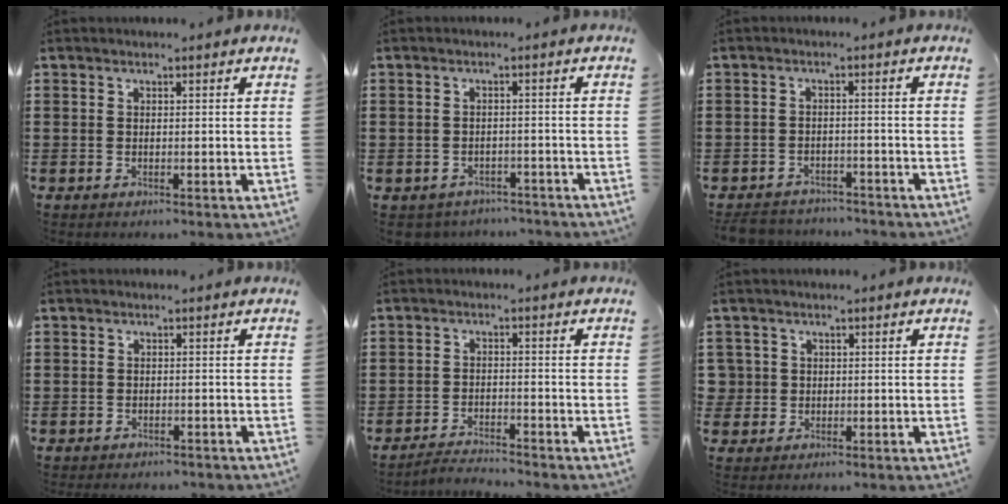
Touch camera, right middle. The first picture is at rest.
{"total": 2.1, "force": [-2.0, 0.4, -0.2], "torque": [-0.007, -0.002, -0.047]}
{"total": 3.2, "force": [-3.2, 0.6, 0.1], "torque": [-0.008, -0.001, -0.067]}
{"total": 1.1, "force": [-1.0, 0.3, -0.1], "torque": [-0.001, 0.002, -0.024]}
{"total": 2.9, "force": [-2.9, 0.0, -0.1], "torque": [-0.007, -0.001, -0.062]}
{"total": 2.5, "force": [0.0, 2.4, 0.5], "torque": [-0.030, 0.003, -0.006]}